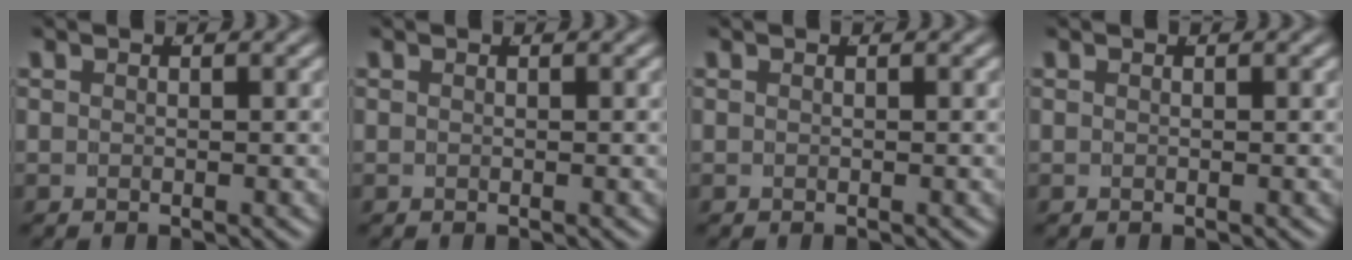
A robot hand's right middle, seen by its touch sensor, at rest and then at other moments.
{"total": 0.0}
{"total": 0.0}
{"total": 0.0}